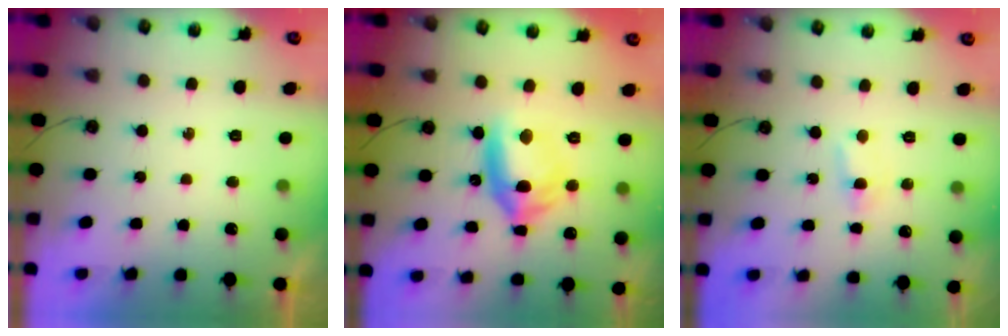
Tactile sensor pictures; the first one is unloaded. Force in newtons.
{"total": 11.4, "press": 11.4, "slide": 1.3}
{"total": 3.0, "press": 3.0, "slide": 0.4}